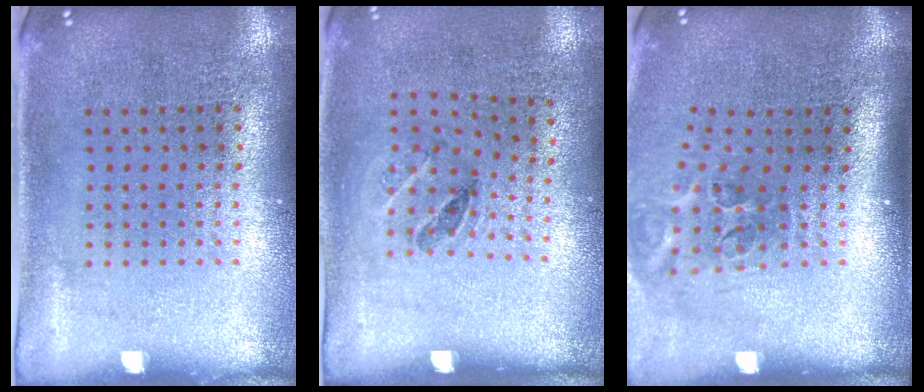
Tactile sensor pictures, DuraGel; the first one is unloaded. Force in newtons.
{"total": 1.2, "press": 0.8, "slide": 0.9}
{"total": 2.1, "press": 1.2, "slide": 1.7}